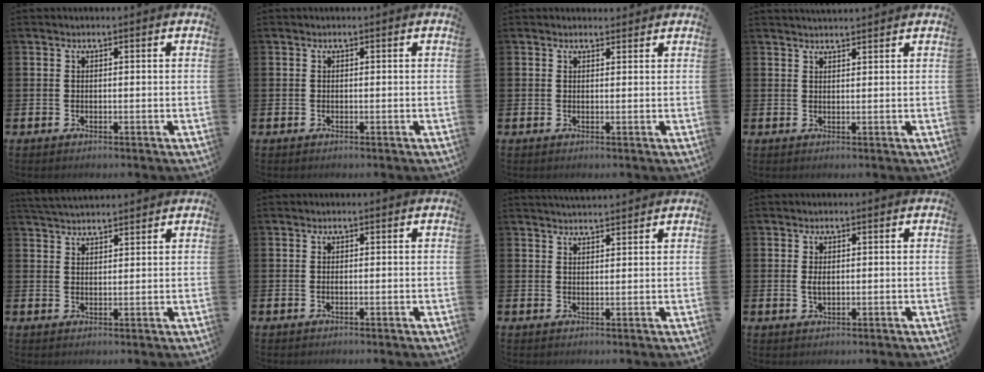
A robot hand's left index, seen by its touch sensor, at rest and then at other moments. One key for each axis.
{"total": 0.0}
{"total": 1.0, "fx": 1.0, "fy": 0.3, "fz": 0.1, "tx": 0.012, "ty": -0.001, "tz": 0.015}
{"total": 1.9, "fx": 1.9, "fy": 0.1, "fz": 0.2, "tx": 0.010, "ty": -0.013, "tz": 0.032}
{"total": 3.5, "fx": 3.5, "fy": 0.4, "fz": 0.4, "tx": -0.008, "ty": -0.016, "tz": 0.064}
{"total": 0.0}
{"total": 2.7, "fx": 2.7, "fy": 0.1, "fz": 0.2, "tx": 0.007, "ty": -0.018, "tz": 0.045}
{"total": 1.5, "fx": 0.2, "fy": 0.8, "fz": 1.2, "tx": -0.012, "ty": 0.000, "tz": -0.001}